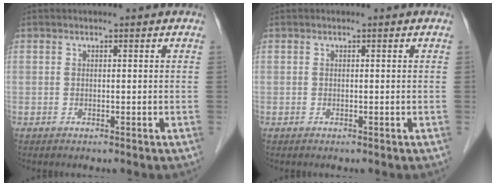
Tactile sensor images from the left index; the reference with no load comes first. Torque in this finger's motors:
{"motor_torque": [0.00, 0.00, 0.00, 0.00]}